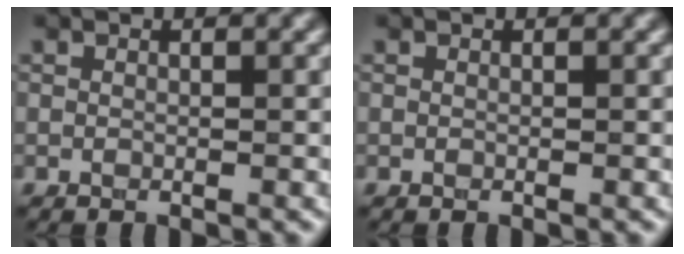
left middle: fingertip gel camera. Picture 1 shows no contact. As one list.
[{"total": 0.0}]